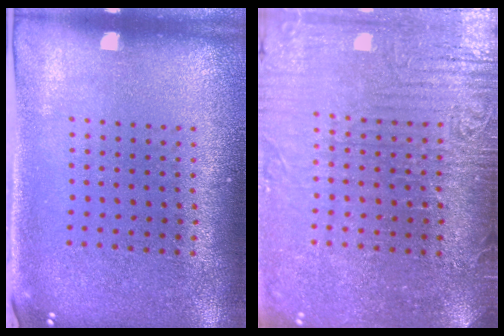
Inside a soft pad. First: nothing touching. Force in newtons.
{"total": 3.8, "press": 3.5, "slide": 1.3}